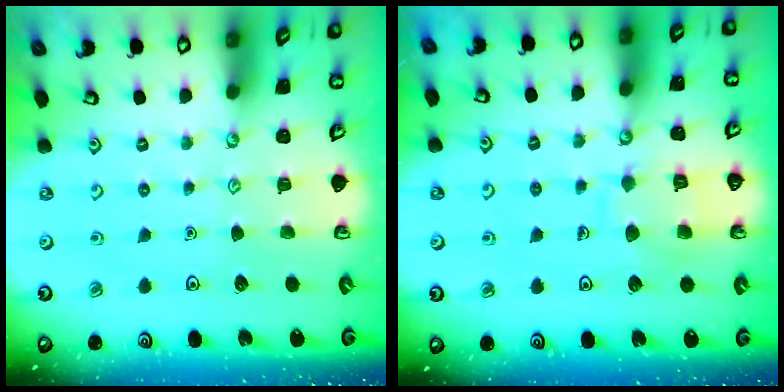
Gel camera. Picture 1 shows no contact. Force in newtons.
{"total": 9.2, "press": 9.2, "slide": 0.7}